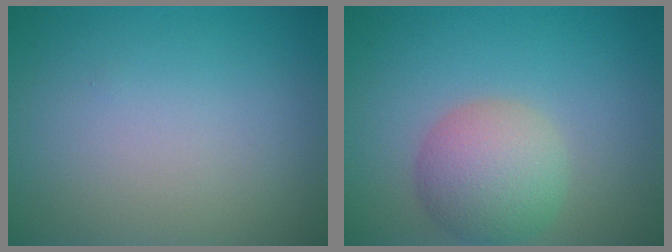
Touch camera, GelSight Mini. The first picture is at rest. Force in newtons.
{"total": 5.1, "press": 5.0, "slide": 0.3}